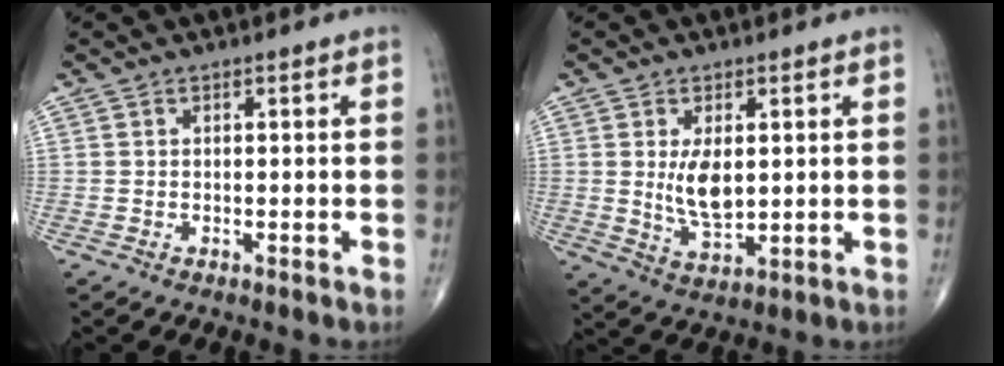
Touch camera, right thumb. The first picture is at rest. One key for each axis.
{"total": 7.0, "fx": 1.0, "fy": 3.5, "fz": 5.9, "tx": -0.098, "ty": -0.018, "tz": 0.026}